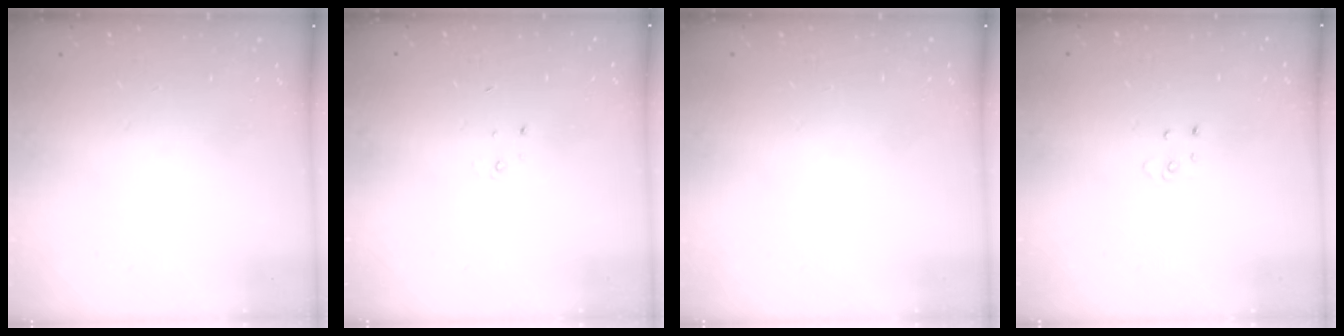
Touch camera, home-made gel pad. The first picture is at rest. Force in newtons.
{"total": 2.3, "press": 2.3, "slide": 0.3}
{"total": 0.0}
{"total": 2.9, "press": 2.9, "slide": 0.2}